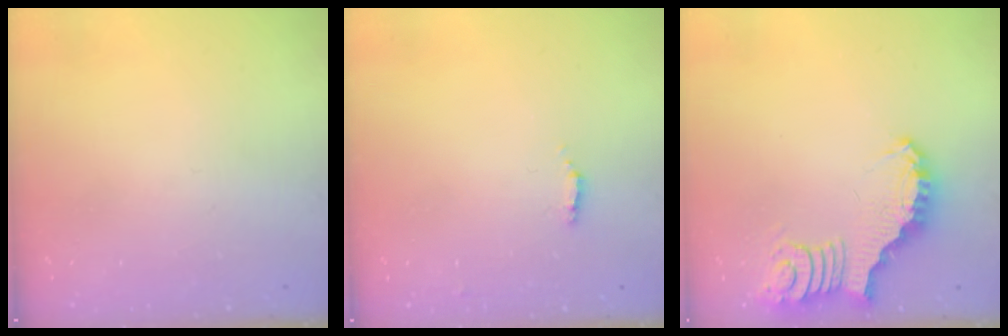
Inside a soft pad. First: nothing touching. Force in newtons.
{"total": 2.0, "press": 2.0, "slide": 0.4}
{"total": 3.5, "press": 3.4, "slide": 0.8}